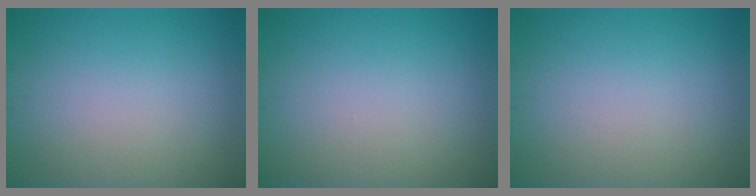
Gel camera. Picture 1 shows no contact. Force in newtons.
{"total": 0.0}
{"total": 0.0}